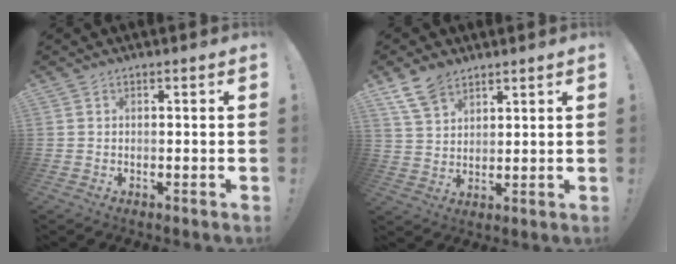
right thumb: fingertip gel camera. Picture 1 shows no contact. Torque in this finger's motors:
{"motor_torque": [-0.11, 1.49, -0.12, -0.05, 0.00]}